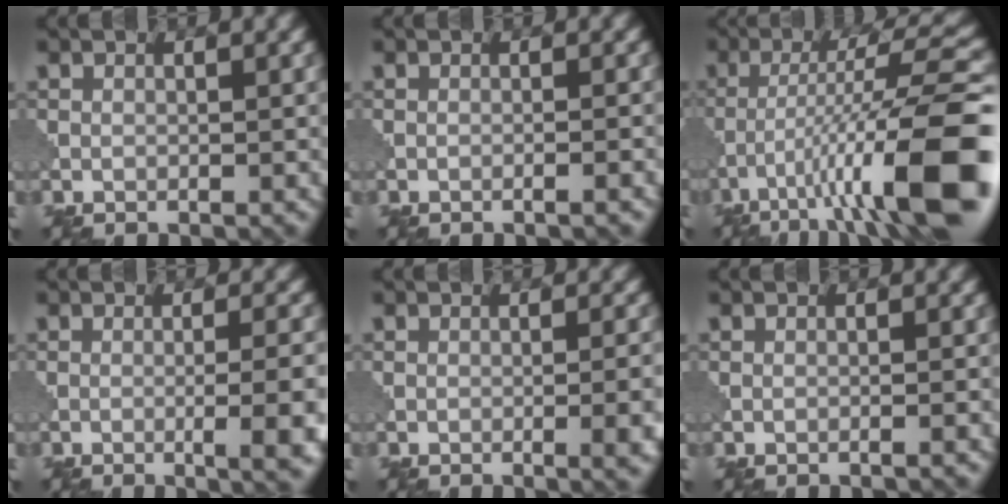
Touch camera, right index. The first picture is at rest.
{"total": 1.2, "force": [-0.3, 0.4, 1.0], "torque": [-0.003, 0.002, -0.017]}
{"total": 13.6, "force": [-6.1, 2.8, 11.8], "torque": [-0.194, 0.011, -0.091]}
{"total": 7.8, "force": [-1.8, 2.8, 7.0], "torque": [-0.061, 0.010, -0.013]}
{"total": 5.2, "force": [-1.1, 2.1, 4.7], "torque": [-0.033, 0.008, -0.010]}
{"total": 0.9, "force": [-0.2, 0.3, 0.8], "torque": [-0.003, 0.002, -0.013]}